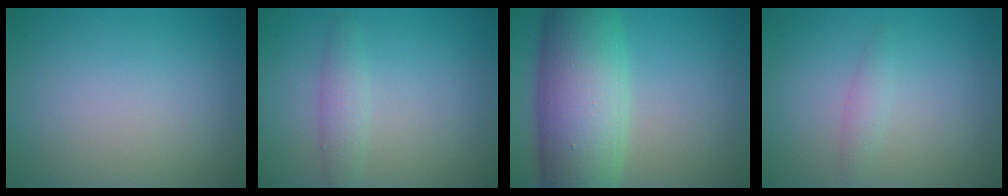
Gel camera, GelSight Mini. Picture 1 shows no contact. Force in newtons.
{"total": 1.9, "press": 1.9, "slide": 0.1}
{"total": 12.5, "press": 12.5, "slide": 0.4}
{"total": 1.2, "press": 1.2, "slide": 0.0}